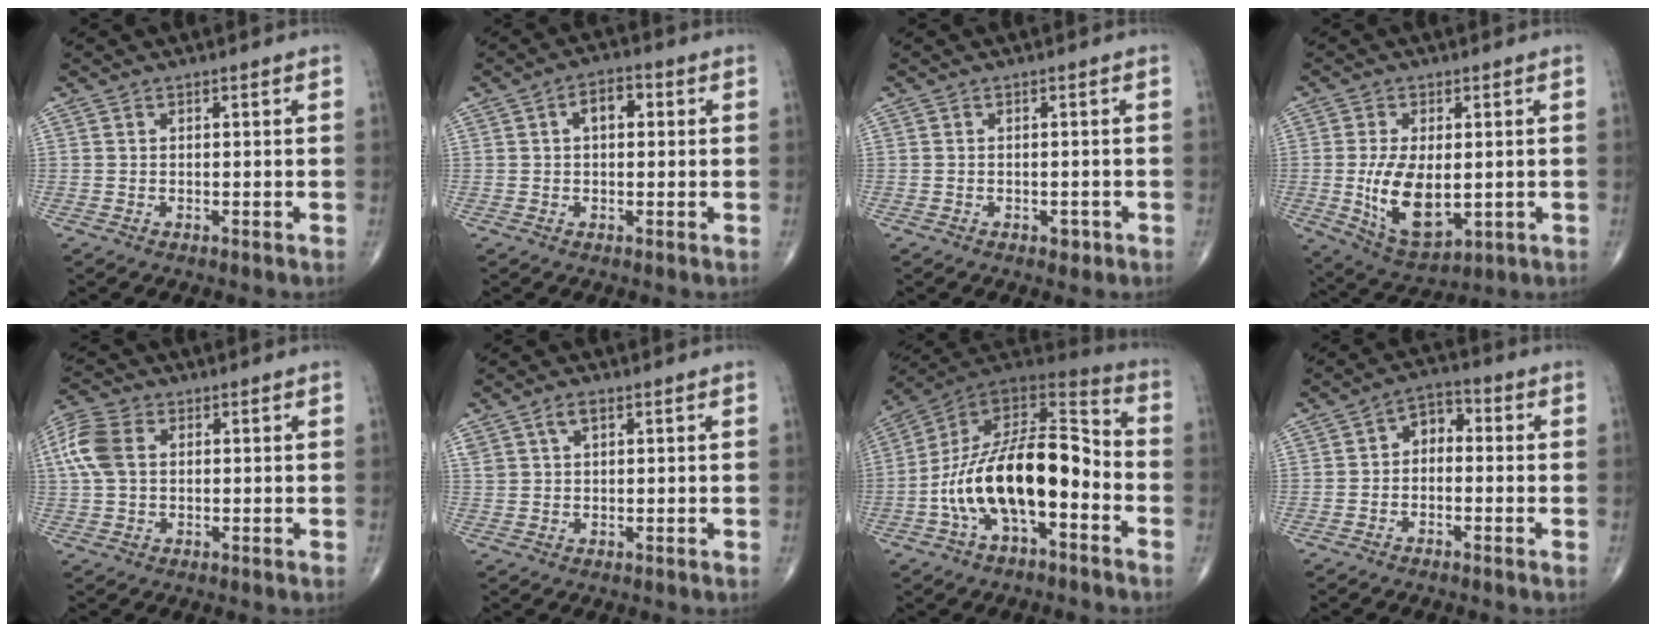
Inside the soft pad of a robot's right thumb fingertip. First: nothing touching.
{"total": 4.8, "force": [1.1, 2.8, 3.8], "torque": [-0.052, 0.014, 0.011]}
{"total": 1.4, "force": [-0.7, 0.9, 0.7], "torque": [-0.004, 0.004, -0.007]}
{"total": 11.9, "force": [-0.9, 6.4, 10.1], "torque": [-0.172, -0.016, 0.002]}
{"total": 8.8, "force": [1.7, 5.9, 6.3], "torque": [-0.156, 0.019, 0.031]}
{"total": 2.9, "force": [1.6, 1.5, 2.0], "torque": [-0.036, 0.001, 0.034]}
{"total": 20.4, "force": [-5.3, 9.5, 17.3], "torque": [-0.288, 0.065, -0.094]}
{"total": 4.9, "force": [-0.3, 3.4, 3.5], "torque": [-0.035, 0.025, -0.020]}